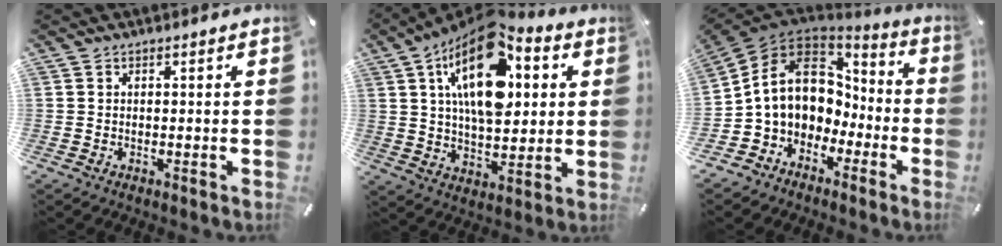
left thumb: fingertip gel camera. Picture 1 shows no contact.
{"total": 20.5, "force": [7.7, 11.3, 15.3], "torque": [-0.264, -0.029, 0.128]}
{"total": 13.6, "force": [1.1, 11.4, 7.4], "torque": [-0.167, -0.003, 0.018]}